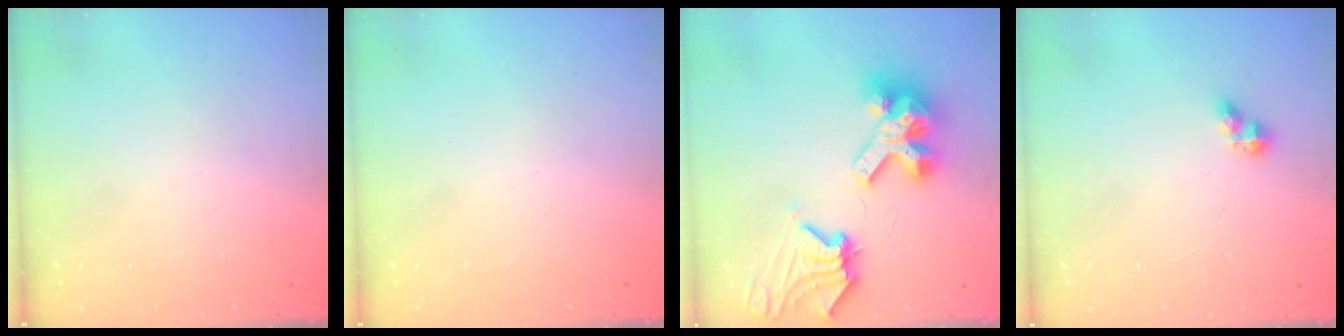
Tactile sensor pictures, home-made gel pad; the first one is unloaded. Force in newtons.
{"total": 0.0}
{"total": 12.4, "press": 12.3, "slide": 1.4}
{"total": 4.8, "press": 4.8, "slide": 0.6}